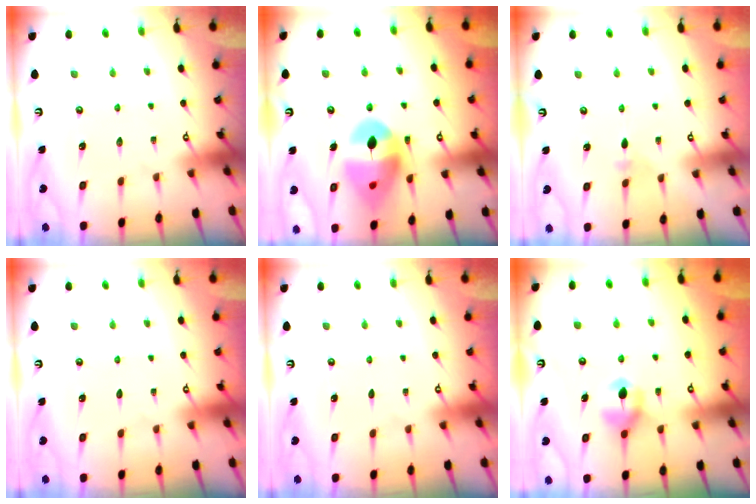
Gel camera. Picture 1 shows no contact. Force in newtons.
{"total": 14.7, "press": 14.6, "slide": 1.6}
{"total": 3.1, "press": 3.0, "slide": 0.5}
{"total": 0.0}
{"total": 0.0}
{"total": 6.8, "press": 6.8, "slide": 0.7}